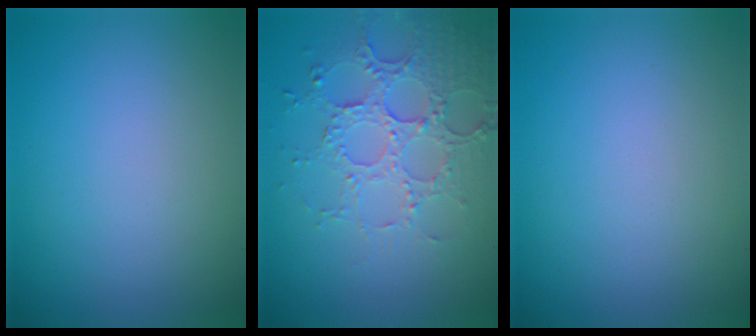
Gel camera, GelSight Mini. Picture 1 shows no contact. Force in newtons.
{"total": 5.0, "press": 3.8, "slide": 3.3}
{"total": 0.0}